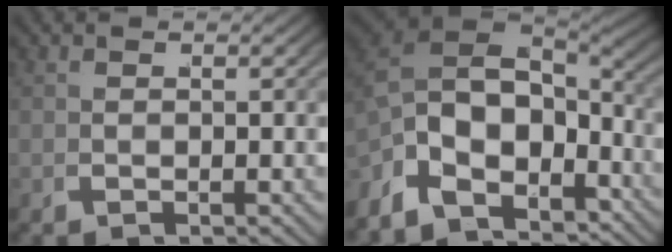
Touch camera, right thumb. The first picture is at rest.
{"total": 14.4, "force": [-2.7, 9.2, 10.7], "torque": [-0.226, -0.051, -0.015]}